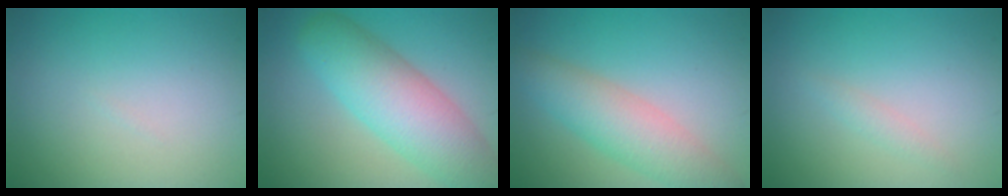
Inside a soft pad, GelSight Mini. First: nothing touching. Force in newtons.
{"total": 7.6, "press": 7.6, "slide": 0.4}
{"total": 4.7, "press": 4.7, "slide": 0.2}
{"total": 1.0, "press": 1.0, "slide": 0.0}